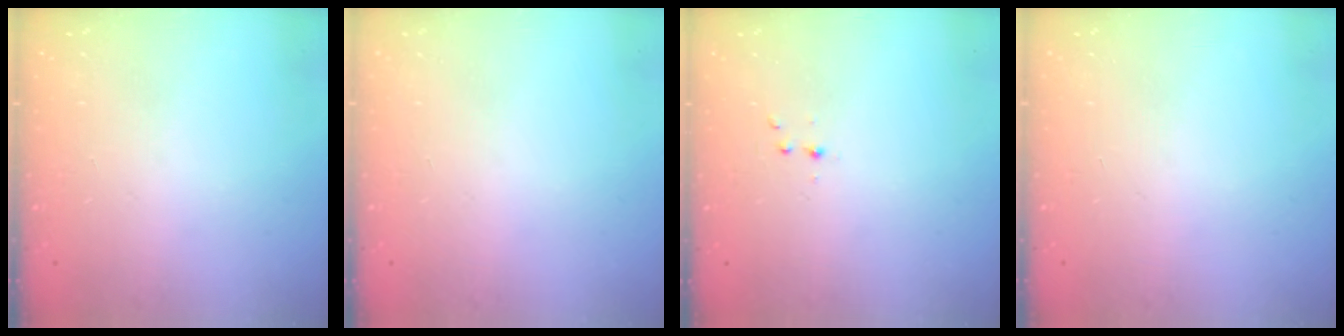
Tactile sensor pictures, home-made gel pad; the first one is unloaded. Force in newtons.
{"total": 0.0}
{"total": 2.8, "press": 2.4, "slide": 1.5}
{"total": 0.0}